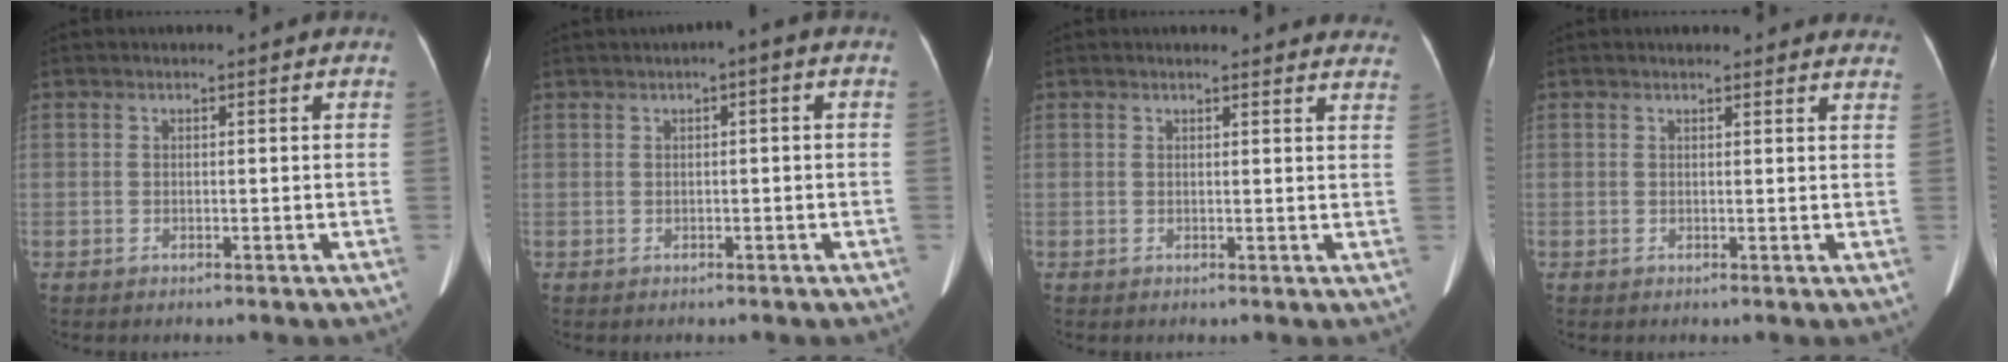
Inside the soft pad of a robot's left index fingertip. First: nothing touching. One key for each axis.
{"total": 1.8, "fx": 0.4, "fy": 0.2, "fz": 1.7, "tx": -0.025, "ty": 0.014, "tz": 0.006}
{"total": 11.4, "fx": 10.8, "fy": 2.5, "fz": 2.8, "tx": 0.001, "ty": 0.000, "tz": 0.096}
{"total": 8.4, "fx": 7.7, "fy": 2.5, "fz": 2.1, "tx": 0.003, "ty": 0.009, "tz": 0.067}